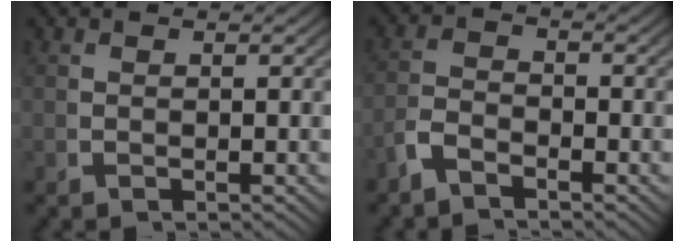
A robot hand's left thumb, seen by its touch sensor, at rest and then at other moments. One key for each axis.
{"total": 2.2, "fx": -1.8, "fy": 0.9, "fz": 0.9, "tx": -0.017, "ty": -0.006, "tz": -0.039}